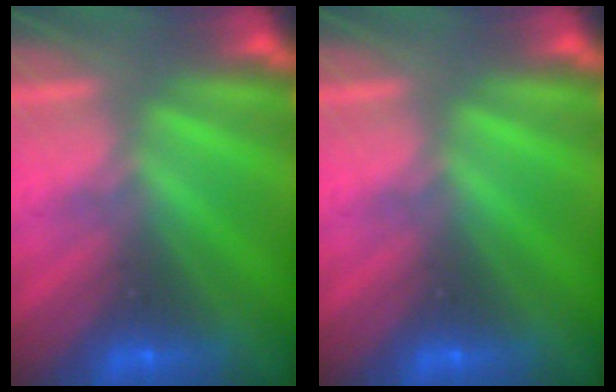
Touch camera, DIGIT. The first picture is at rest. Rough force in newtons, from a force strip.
{"total": 0.0}